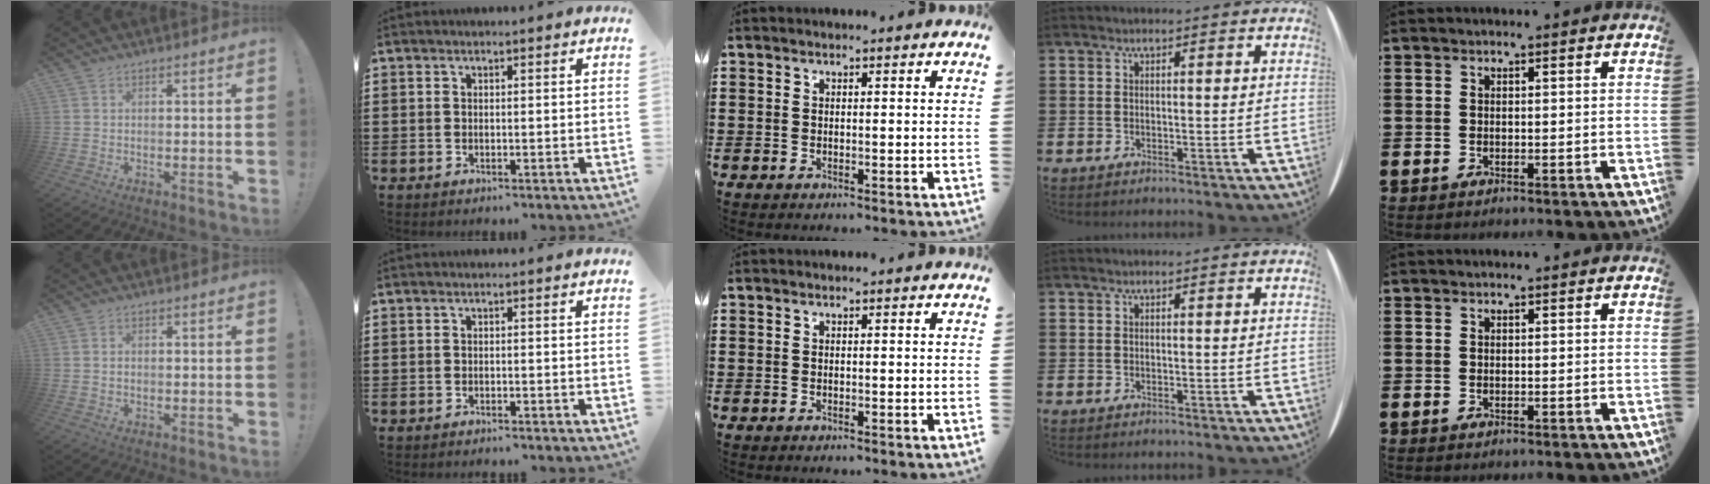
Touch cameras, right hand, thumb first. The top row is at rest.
{"thumb": {"total": 0.7, "force": [0.1, 0.5, 0.5], "torque": [-0.011, 0.004, 0.002]}, "index": {"total": 0.7, "force": [-0.7, 0.0, 0.0], "torque": [-0.001, -0.001, -0.014]}}